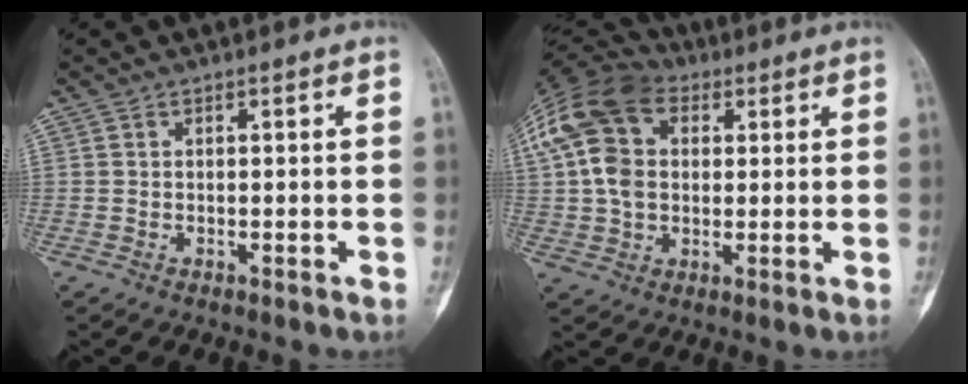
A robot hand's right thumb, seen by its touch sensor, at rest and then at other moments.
{"total": 15.4, "force": [4.0, 10.8, 10.3], "torque": [-0.199, 0.025, 0.067]}